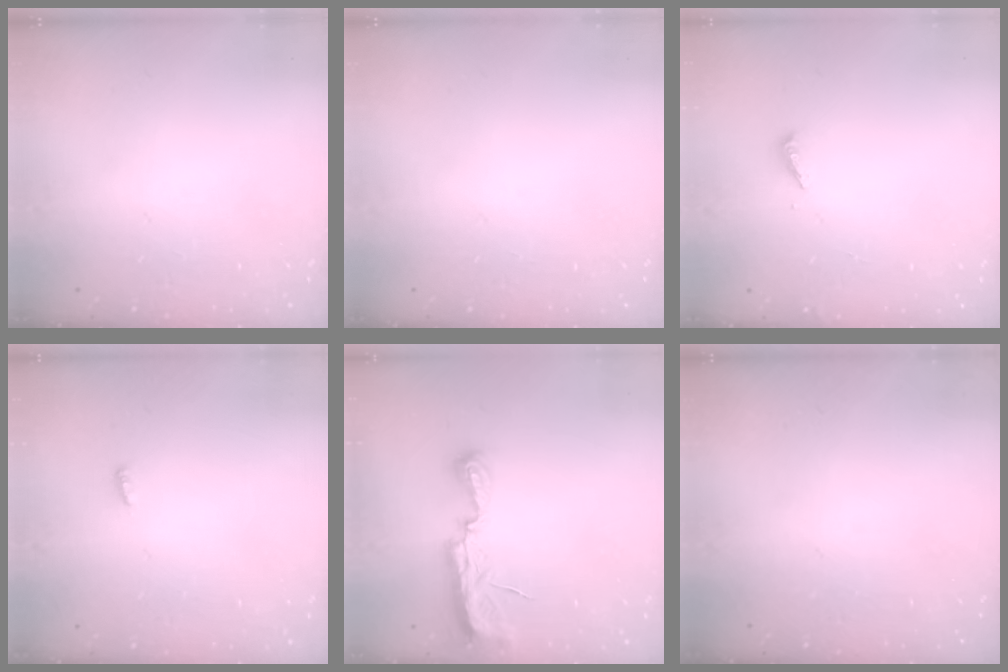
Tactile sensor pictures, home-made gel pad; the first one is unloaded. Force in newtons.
{"total": 0.0}
{"total": 2.0, "press": 2.0, "slide": 0.2}
{"total": 3.0, "press": 2.9, "slide": 0.8}
{"total": 7.4, "press": 7.3, "slide": 0.6}
{"total": 0.0}